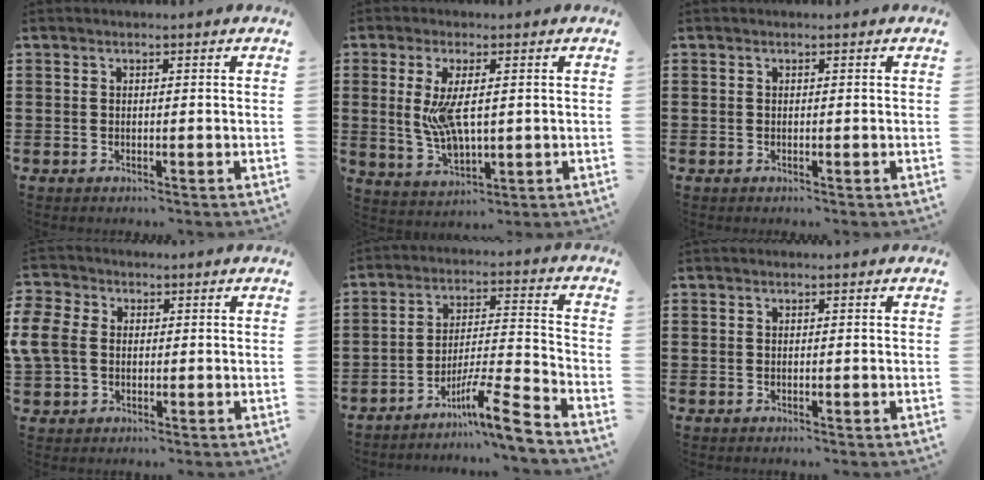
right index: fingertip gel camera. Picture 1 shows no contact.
{"total": 6.8, "force": [0.6, 2.6, 6.3], "torque": [-0.143, -0.001, 0.005]}
{"total": 0.0}
{"total": 4.9, "force": [0.2, 4.0, 2.9], "torque": [-0.101, 0.000, -0.007]}
{"total": 9.0, "force": [-7.0, 0.1, 5.6], "torque": [-0.089, 0.003, -0.130]}
{"total": 0.0}